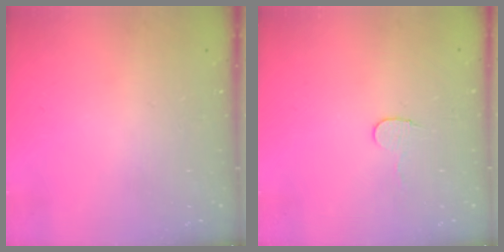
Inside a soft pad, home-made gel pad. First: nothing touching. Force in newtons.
{"total": 5.0, "press": 5.0, "slide": 0.4}